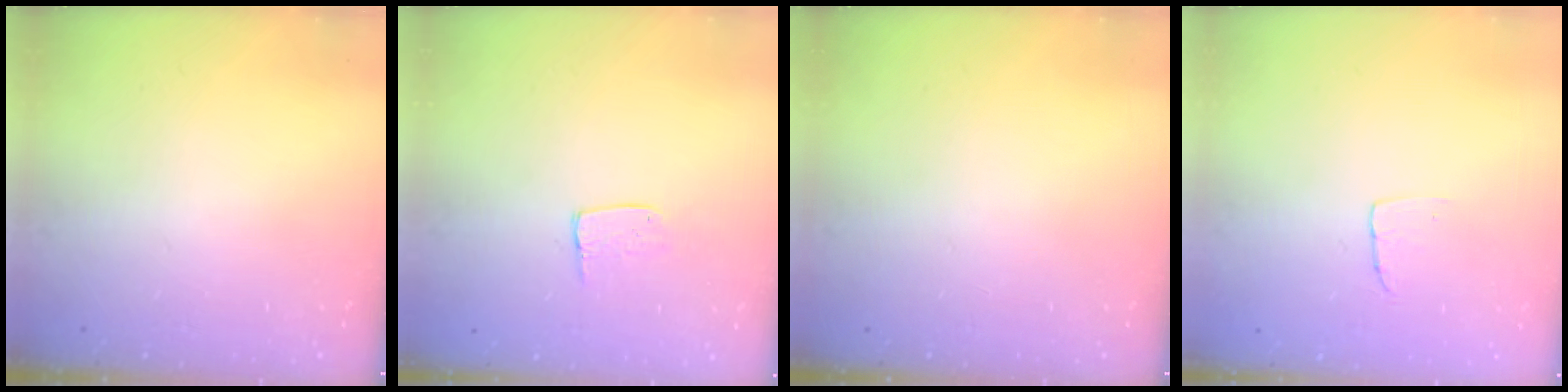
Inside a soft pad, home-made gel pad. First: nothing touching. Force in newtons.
{"total": 5.2, "press": 5.2, "slide": 0.4}
{"total": 0.0}
{"total": 2.9, "press": 2.9, "slide": 0.1}